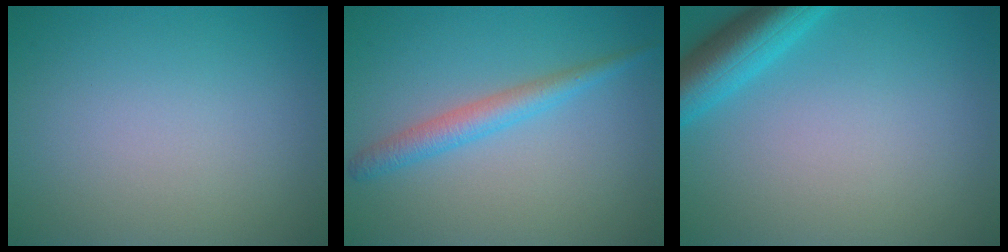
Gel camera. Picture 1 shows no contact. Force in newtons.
{"total": 2.6, "press": 2.6, "slide": 0.0}
{"total": 4.9, "press": 4.9, "slide": 0.3}